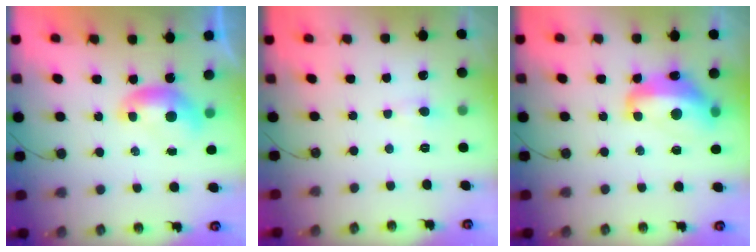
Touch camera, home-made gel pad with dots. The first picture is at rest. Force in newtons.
{"total": 1.2, "press": 1.0, "slide": 0.6}
{"total": 8.2, "press": 8.0, "slide": 1.3}